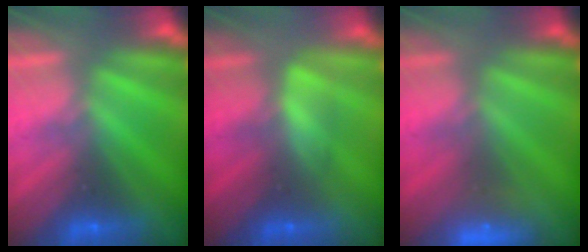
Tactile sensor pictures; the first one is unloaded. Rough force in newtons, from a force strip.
{"total": 2.6}
{"total": 6.4}